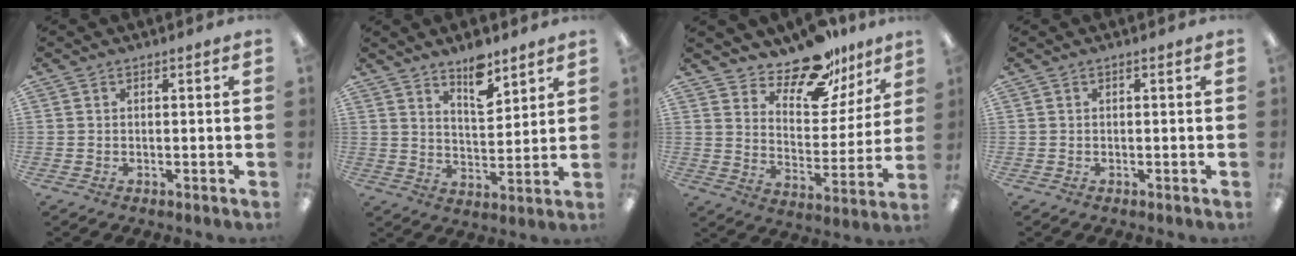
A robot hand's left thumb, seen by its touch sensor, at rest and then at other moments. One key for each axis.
{"total": 9.0, "fx": 7.0, "fy": 3.6, "fz": 4.4, "tx": -0.058, "ty": -0.044, "tz": 0.120}
{"total": 16.0, "fx": 13.6, "fy": 6.2, "fz": 5.7, "tx": -0.088, "ty": -0.108, "tz": 0.240}
{"total": 0.0}